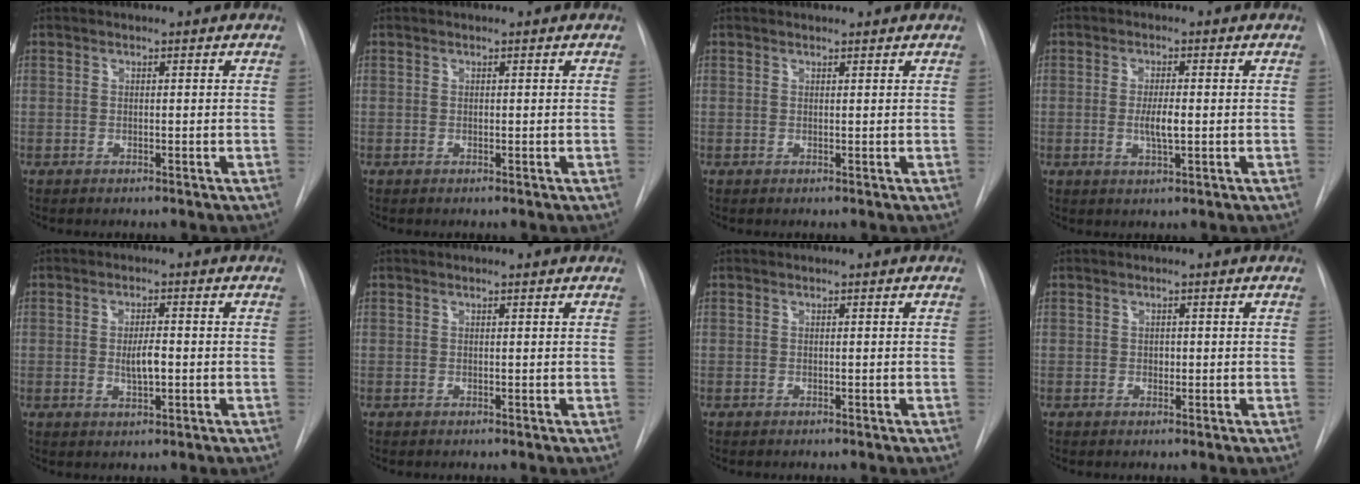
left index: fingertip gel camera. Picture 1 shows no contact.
{"total": 0.6, "force": [-0.6, 0.0, -0.1], "torque": [-0.001, 0.001, -0.007]}
{"total": 1.0, "force": [1.0, 0.2, 0.1], "torque": [-0.009, 0.010, 0.013]}
{"total": 3.3, "force": [-1.1, 0.5, 3.1], "torque": [-0.060, -0.011, -0.016]}
{"total": 3.4, "force": [-1.1, 0.9, 3.1], "torque": [-0.055, -0.008, -0.015]}
{"total": 0.0}
{"total": 0.0}
{"total": 0.9, "force": [-0.8, 0.4, 0.2], "torque": [0.000, -0.006, -0.012]}